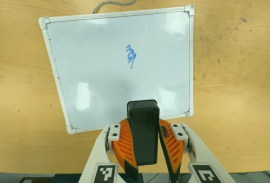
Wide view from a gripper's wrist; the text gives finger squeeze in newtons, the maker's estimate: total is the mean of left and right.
{"total": 10.7, "left": 10.4, "right": 11.0}